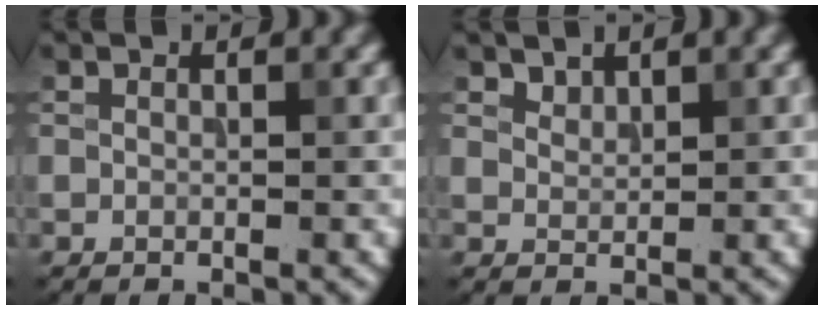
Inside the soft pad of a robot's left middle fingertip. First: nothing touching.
{"total": 1.3, "force": [1.1, 0.5, 0.2], "torque": [-0.007, -0.004, 0.026]}